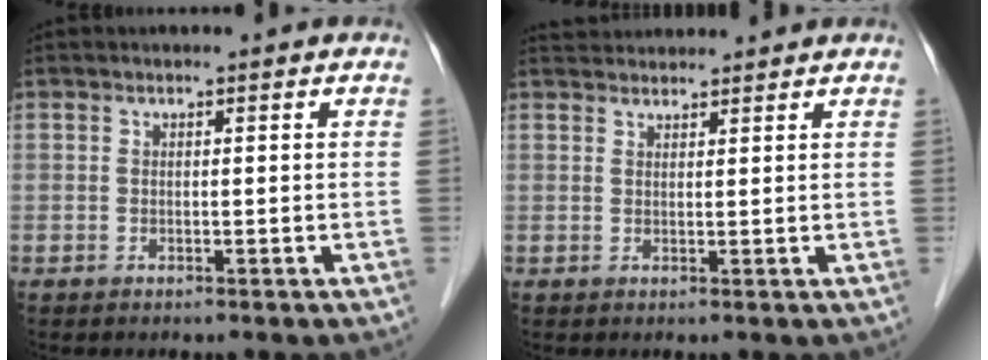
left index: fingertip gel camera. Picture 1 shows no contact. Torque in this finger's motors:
{"motor_torque": [-0.21, -0.69, 0.05, 0.04]}